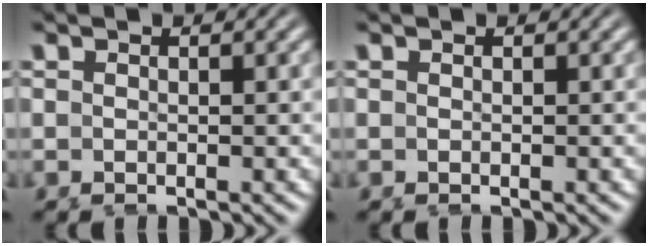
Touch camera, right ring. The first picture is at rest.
{"total": 0.0}